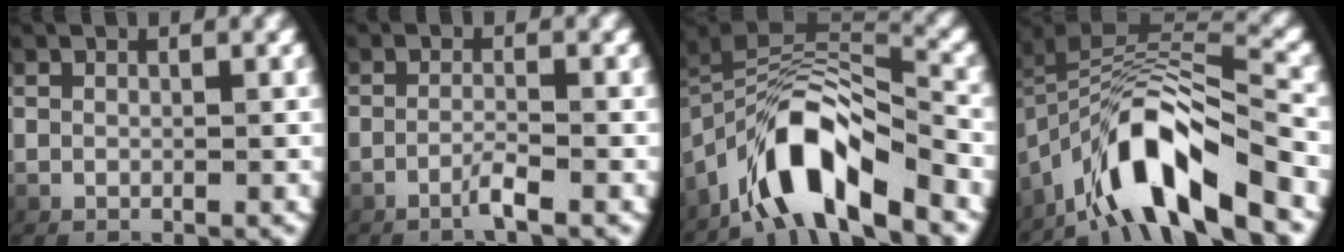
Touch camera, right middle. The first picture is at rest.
{"total": 1.7, "force": [-1.1, -0.2, 1.2], "torque": [-0.028, 0.000, -0.022]}
{"total": 7.7, "force": [-3.8, 3.7, 5.6], "torque": [-0.106, -0.002, -0.061]}
{"total": 8.5, "force": [-4.5, 2.9, 6.5], "torque": [-0.111, 0.004, -0.072]}